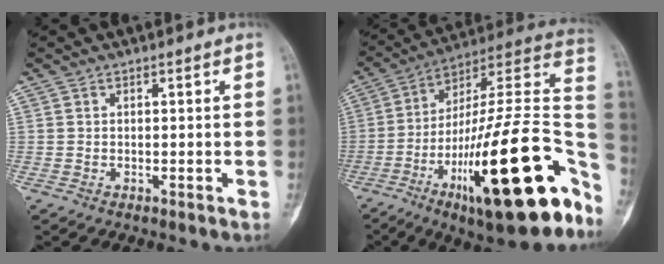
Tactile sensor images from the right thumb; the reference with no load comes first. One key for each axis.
{"total": 32.6, "fx": -13.0, "fy": 8.7, "fz": 28.5, "tx": -0.378, "ty": 0.055, "tz": -0.200}